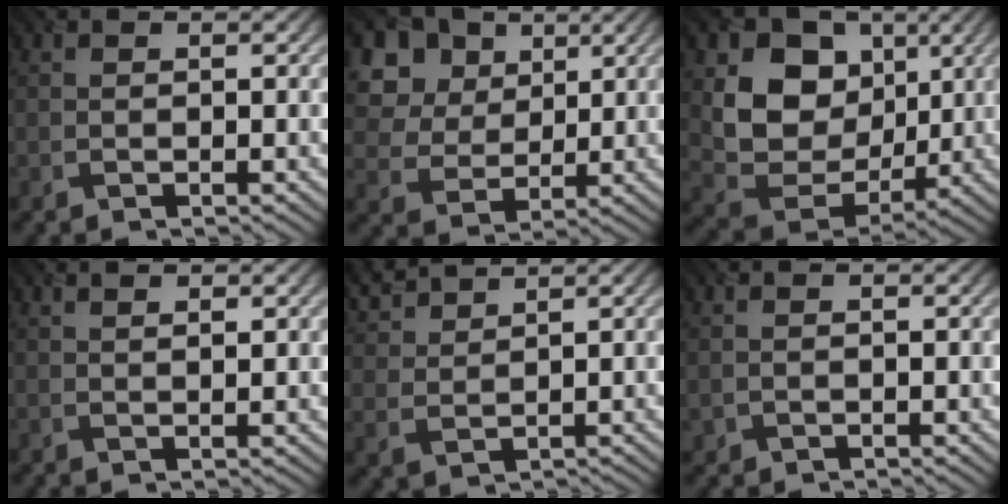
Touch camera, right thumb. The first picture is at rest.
{"total": 12.7, "force": [6.4, 9.3, 5.7], "torque": [-0.180, 0.016, 0.142]}
{"total": 12.1, "force": [3.4, 9.6, 6.5], "torque": [-0.133, -0.009, 0.054]}
{"total": 1.4, "force": [0.9, 0.3, 1.0], "torque": [-0.015, -0.004, 0.021]}
{"total": 5.4, "force": [4.4, 1.9, 2.4], "torque": [-0.073, 0.014, 0.093]}
{"total": 0.5, "force": [-0.1, 0.5, 0.1], "torque": [-0.002, -0.001, 0.000]}